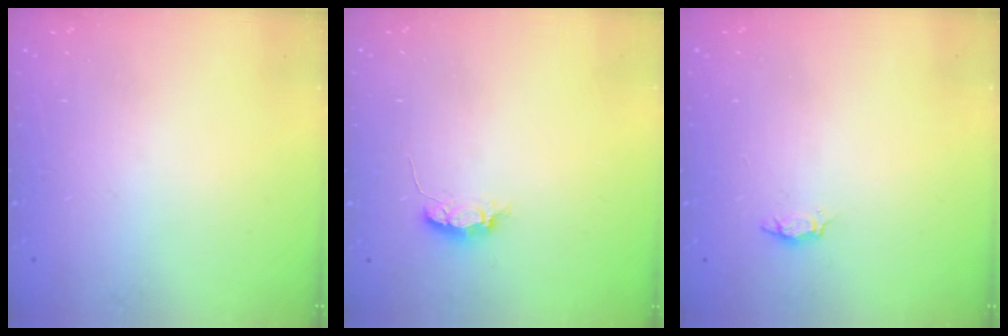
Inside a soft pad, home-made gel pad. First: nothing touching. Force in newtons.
{"total": 4.3, "press": 4.2, "slide": 0.4}
{"total": 2.9, "press": 2.9, "slide": 0.4}